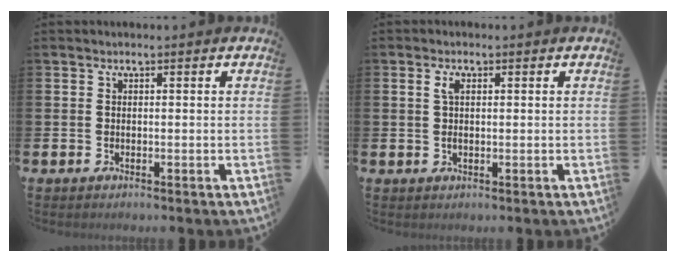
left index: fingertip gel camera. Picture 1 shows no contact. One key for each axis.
{"total": 1.9, "fx": 0.7, "fy": 0.9, "fz": 1.6, "tx": -0.031, "ty": 0.003, "tz": 0.010}